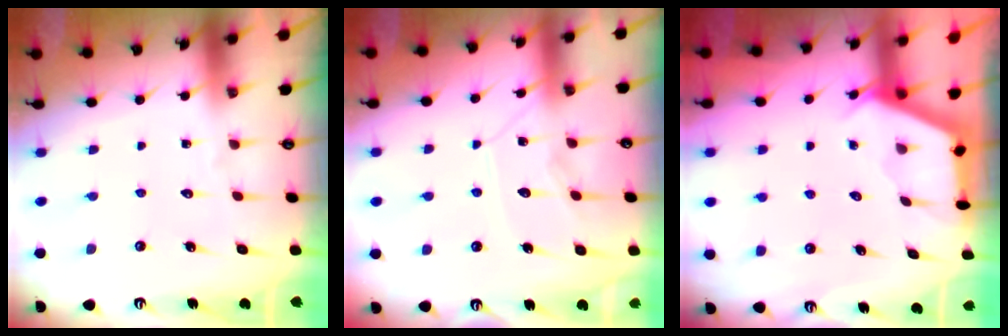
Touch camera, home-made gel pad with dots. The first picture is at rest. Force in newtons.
{"total": 10.5, "press": 10.4, "slide": 0.9}
{"total": 2.9, "press": 2.9, "slide": 0.3}